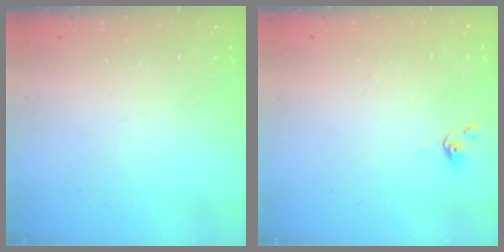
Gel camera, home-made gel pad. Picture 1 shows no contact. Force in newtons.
{"total": 0.0}